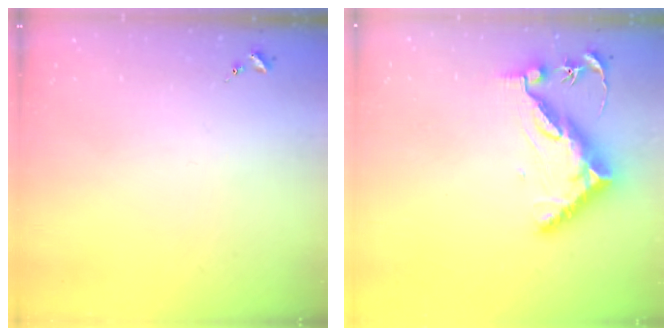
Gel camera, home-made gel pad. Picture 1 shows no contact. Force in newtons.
{"total": 12.2, "press": 12.1, "slide": 0.7}